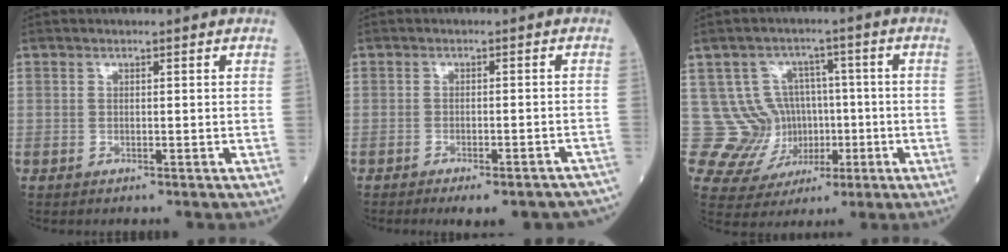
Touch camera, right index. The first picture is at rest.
{"total": 10.2, "force": [-8.9, 2.1, 4.5], "torque": [-0.044, 0.008, -0.096]}
{"total": 9.2, "force": [0.0, 9.0, 2.2], "torque": [-0.038, 0.035, 0.021]}